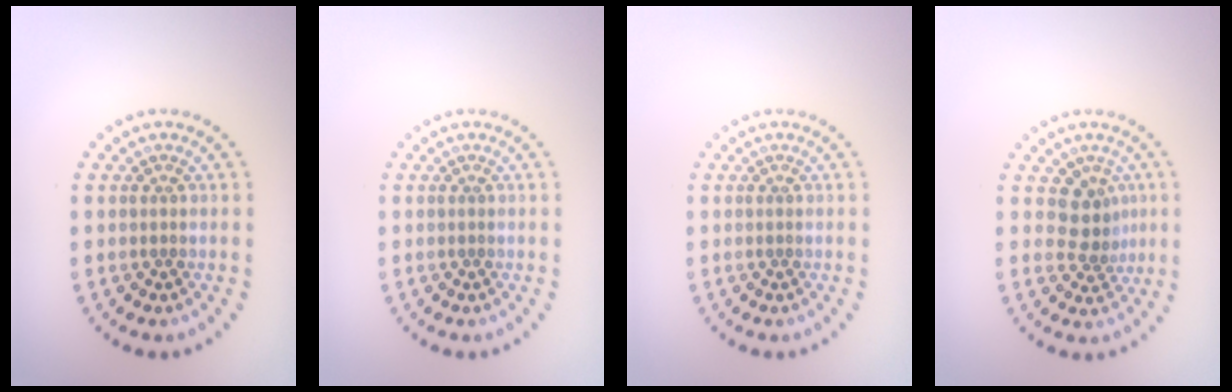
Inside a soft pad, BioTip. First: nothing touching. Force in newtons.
{"total": 0.0}
{"total": 0.0}
{"total": 2.8, "press": 2.2, "slide": 1.8}